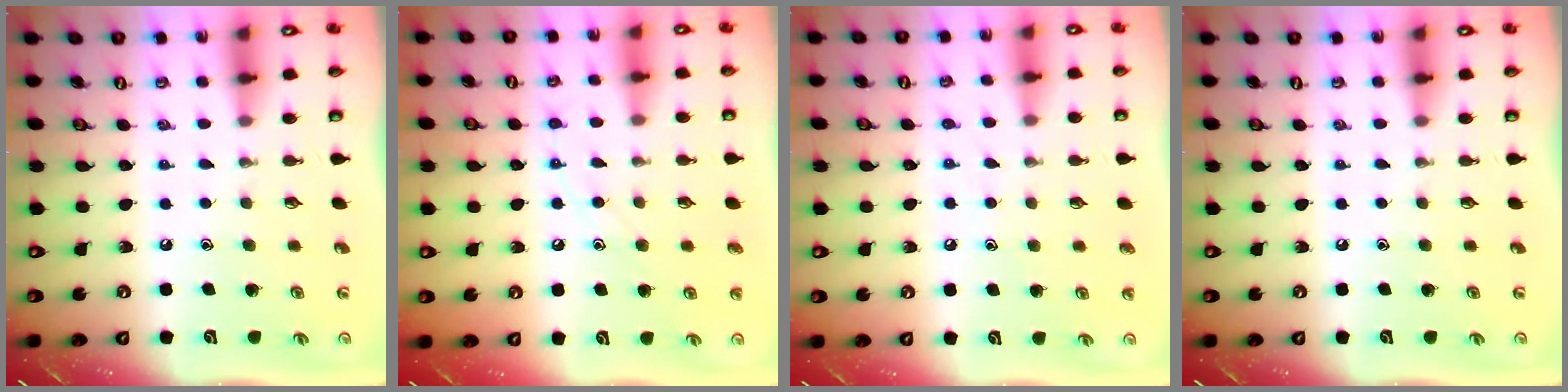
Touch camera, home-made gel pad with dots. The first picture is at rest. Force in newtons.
{"total": 8.5, "press": 8.4, "slide": 0.7}
{"total": 5.8, "press": 5.8, "slide": 0.6}
{"total": 0.0}